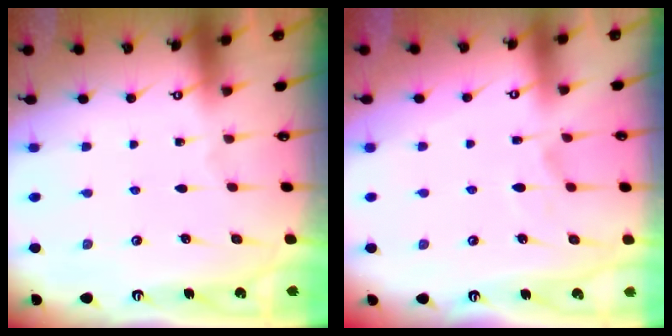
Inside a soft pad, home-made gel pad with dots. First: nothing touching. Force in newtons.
{"total": 5.4, "press": 5.3, "slide": 1.2}